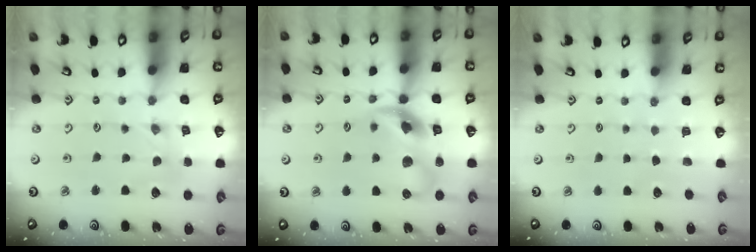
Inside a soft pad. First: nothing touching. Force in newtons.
{"total": 13.2, "press": 13.1, "slide": 1.8}
{"total": 0.0}